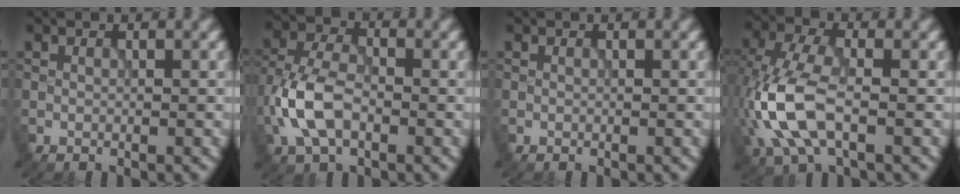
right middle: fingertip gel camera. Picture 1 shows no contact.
{"total": 5.9, "force": [-1.9, 3.4, 4.5], "torque": [-0.102, 0.004, -0.047]}
{"total": 0.0}
{"total": 7.6, "force": [-1.7, 3.9, 6.3], "torque": [-0.157, 0.007, -0.040]}